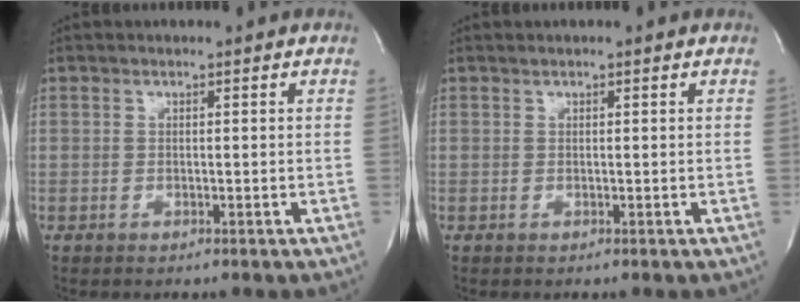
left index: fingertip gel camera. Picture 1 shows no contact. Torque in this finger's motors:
{"motor_torque": [0.07, 0.00, 0.00, 0.00]}